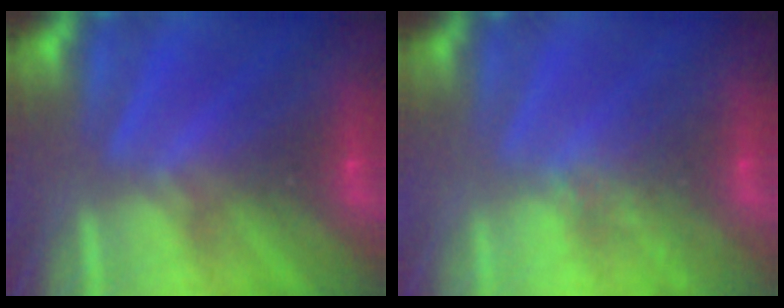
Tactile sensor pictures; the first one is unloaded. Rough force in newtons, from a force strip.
{"total": 2.4}